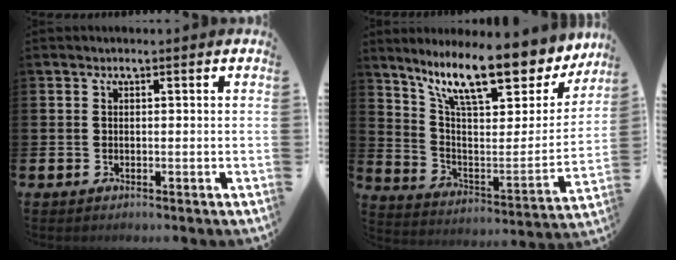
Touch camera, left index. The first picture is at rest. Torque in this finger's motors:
{"motor_torque": [0.81, -1.10, 1.05, 0.21]}